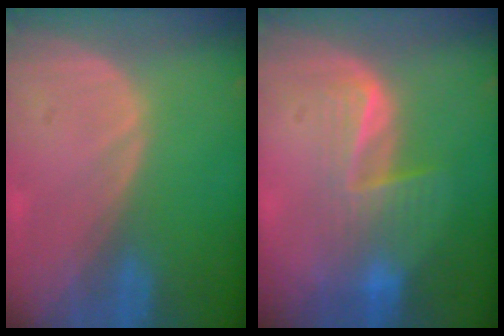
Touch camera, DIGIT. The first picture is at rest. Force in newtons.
{"total": 6.4, "press": 6.2, "slide": 1.9}